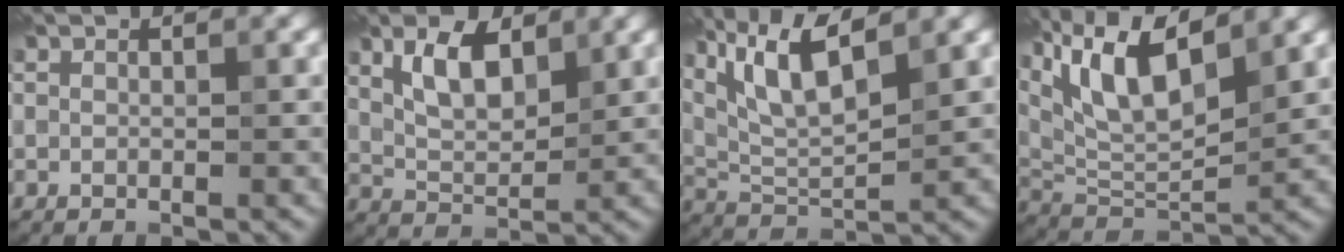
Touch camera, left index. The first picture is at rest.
{"total": 4.2, "force": [2.2, 2.0, 3.0], "torque": [-0.060, 0.007, 0.040]}
{"total": 6.8, "force": [3.9, 1.7, 5.3], "torque": [-0.109, 0.010, 0.079]}
{"total": 9.6, "force": [5.5, 3.1, 7.3], "torque": [-0.145, 0.009, 0.102]}